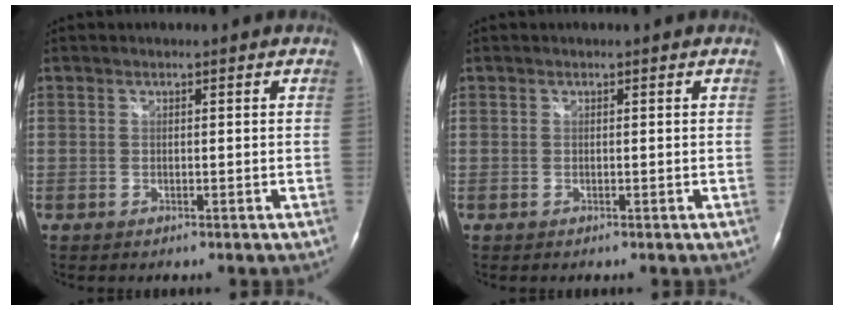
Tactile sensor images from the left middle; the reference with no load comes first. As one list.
[{"total": 0.0}]